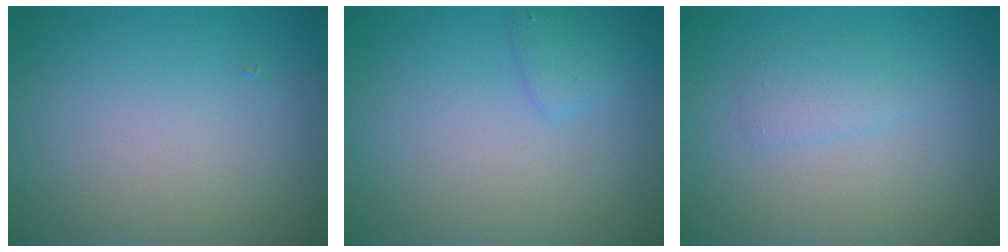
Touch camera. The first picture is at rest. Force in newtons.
{"total": 1.2, "press": 1.2, "slide": 0.1}
{"total": 1.3, "press": 1.3, "slide": 0.0}